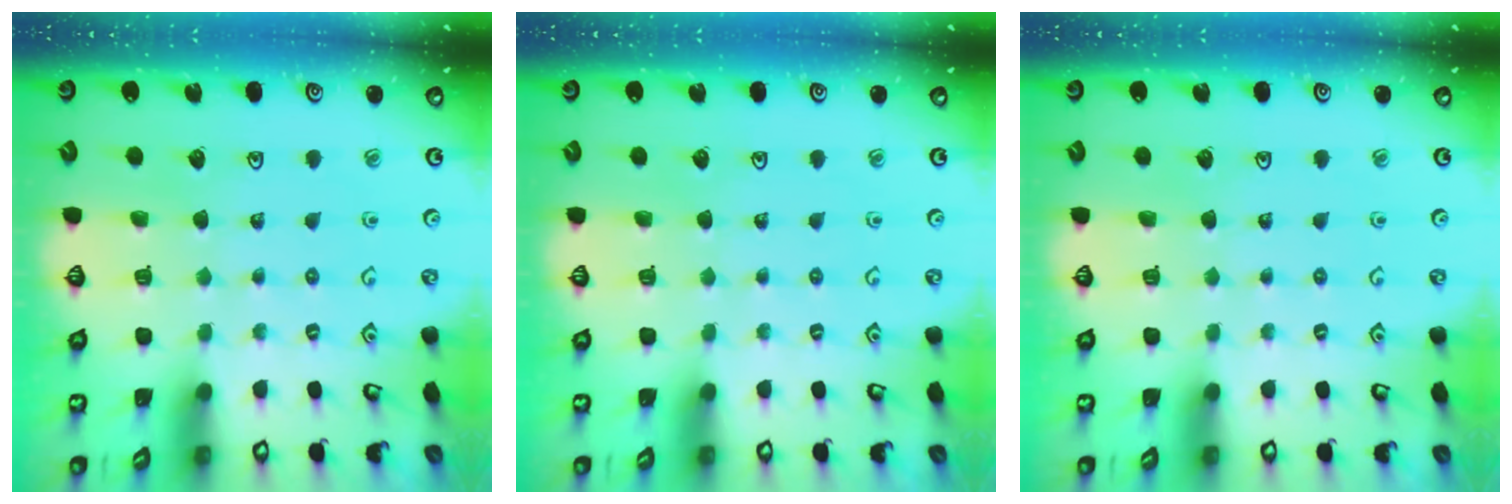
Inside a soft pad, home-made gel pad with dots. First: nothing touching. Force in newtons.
{"total": 0.0}
{"total": 0.0}